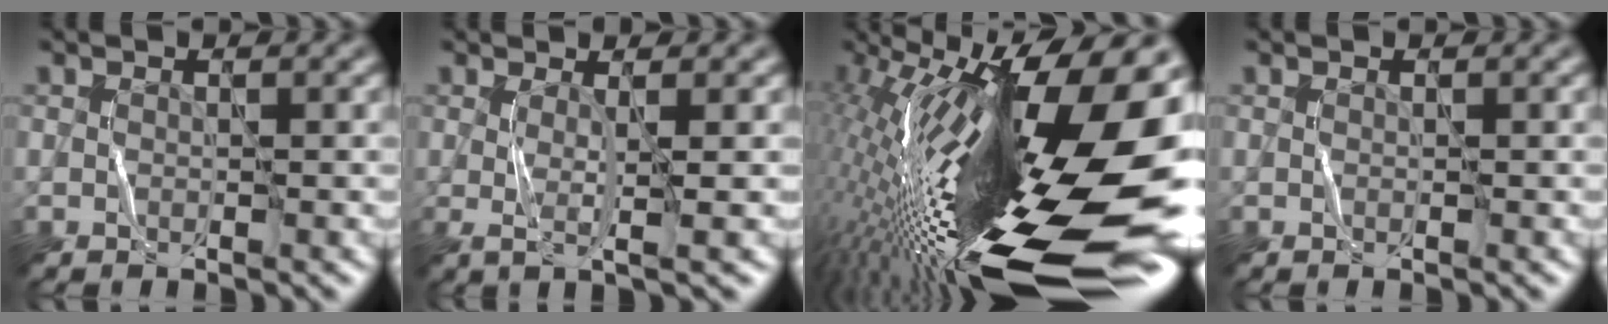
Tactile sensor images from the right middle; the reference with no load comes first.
{"total": 2.0, "force": [0.2, 0.2, 1.9], "torque": [-0.041, 0.000, 0.008]}
{"total": 20.7, "force": [-2.1, 6.3, 19.6], "torque": [-0.328, 0.014, -0.059]}
{"total": 0.0}